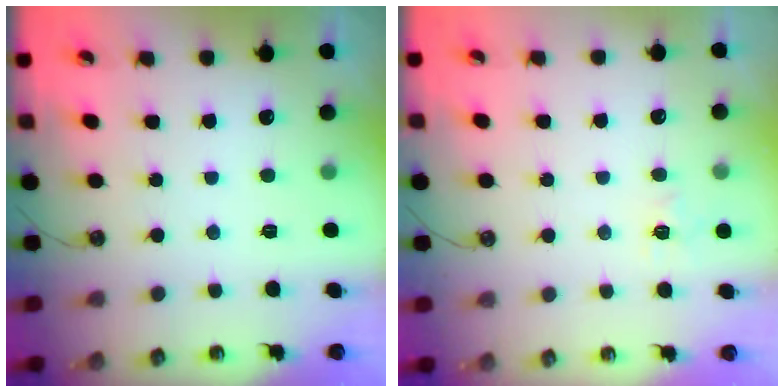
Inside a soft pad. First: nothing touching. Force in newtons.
{"total": 6.5, "press": 6.5, "slide": 0.6}